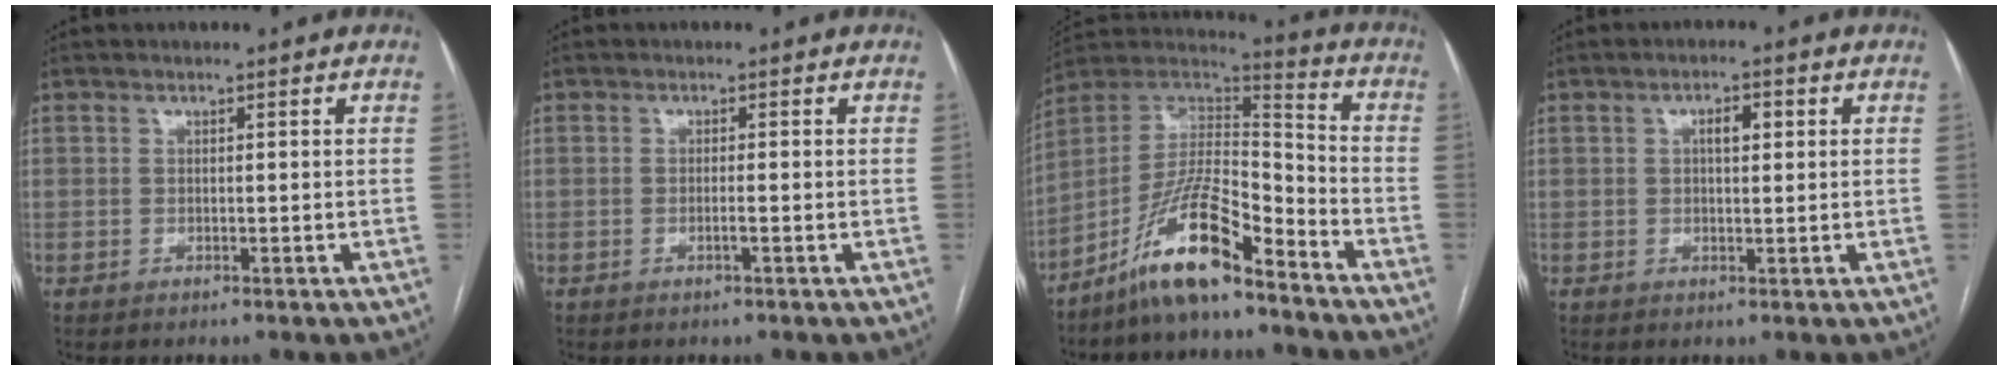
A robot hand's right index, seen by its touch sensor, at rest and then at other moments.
{"total": 0.9, "force": [-0.4, -0.1, 0.9], "torque": [-0.017, 0.002, -0.005]}
{"total": 14.0, "force": [-10.0, 2.7, 9.5], "torque": [-0.176, 0.019, -0.180]}
{"total": 2.8, "force": [0.8, 1.0, 2.5], "torque": [-0.044, 0.007, 0.011]}